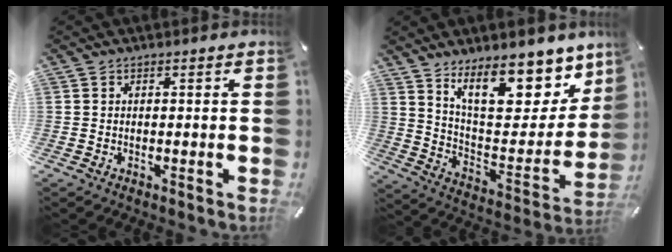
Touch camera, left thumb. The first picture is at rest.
{"total": 19.3, "force": [13.7, 8.4, 10.6], "torque": [-0.150, -0.098, 0.235]}